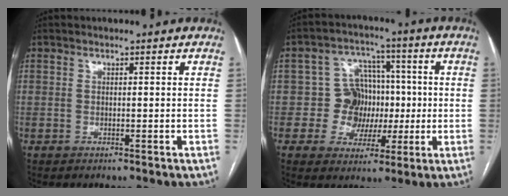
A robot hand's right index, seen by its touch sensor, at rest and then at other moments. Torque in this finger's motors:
{"motor_torque": [0.42, 0.07, 0.07, 0.02]}